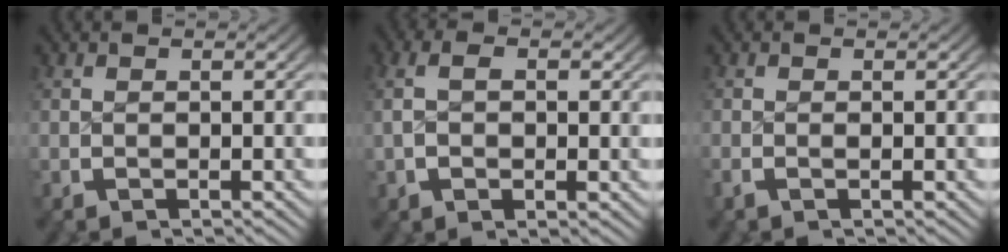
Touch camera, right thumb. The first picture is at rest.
{"total": 3.1, "force": [0.3, 1.9, 2.5], "torque": [-0.051, 0.000, 0.006]}
{"total": 0.6, "force": [-0.4, 0.3, 0.4], "torque": [-0.012, -0.002, -0.008]}